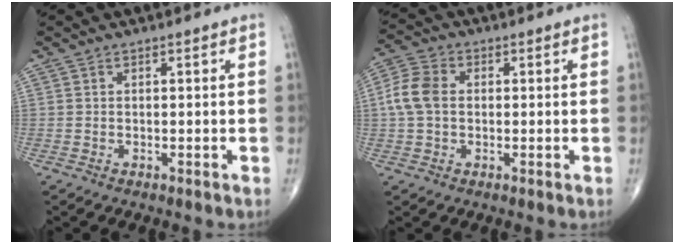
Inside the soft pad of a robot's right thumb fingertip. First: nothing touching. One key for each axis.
{"total": 6.8, "fx": 0.3, "fy": 4.9, "fz": 4.7, "tx": -0.104, "ty": 0.017, "tz": 0.000}